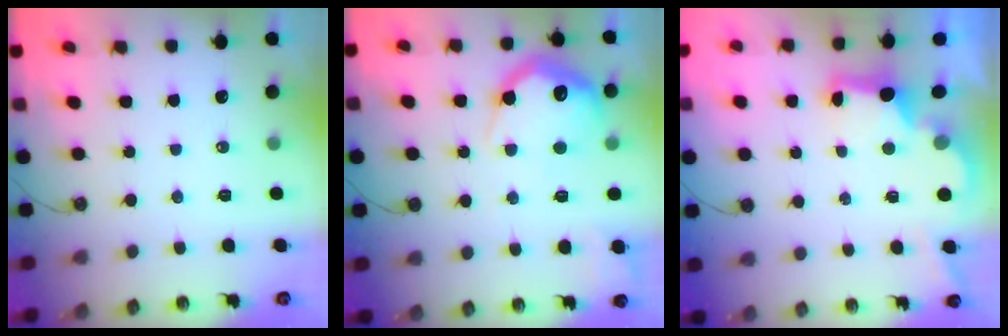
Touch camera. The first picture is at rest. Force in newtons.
{"total": 21.3, "press": 21.2, "slide": 1.8}
{"total": 2.8, "press": 2.7, "slide": 0.9}